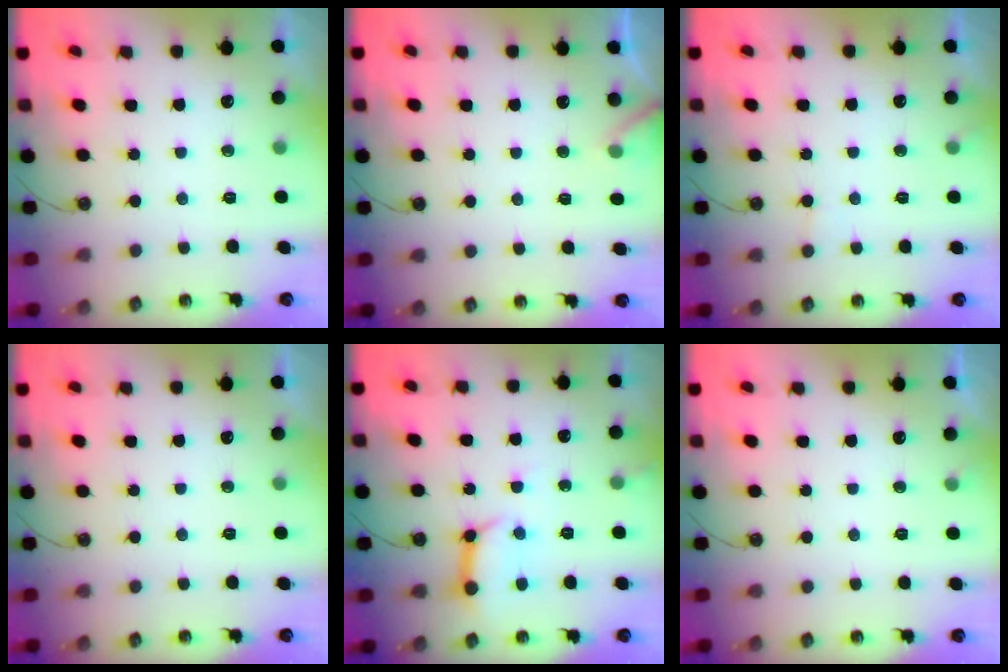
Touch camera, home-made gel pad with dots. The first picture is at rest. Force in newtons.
{"total": 6.6, "press": 6.6, "slide": 0.3}
{"total": 5.0, "press": 5.0, "slide": 0.4}
{"total": 0.0}
{"total": 10.4, "press": 10.3, "slide": 1.4}
{"total": 1.8, "press": 1.8, "slide": 0.1}